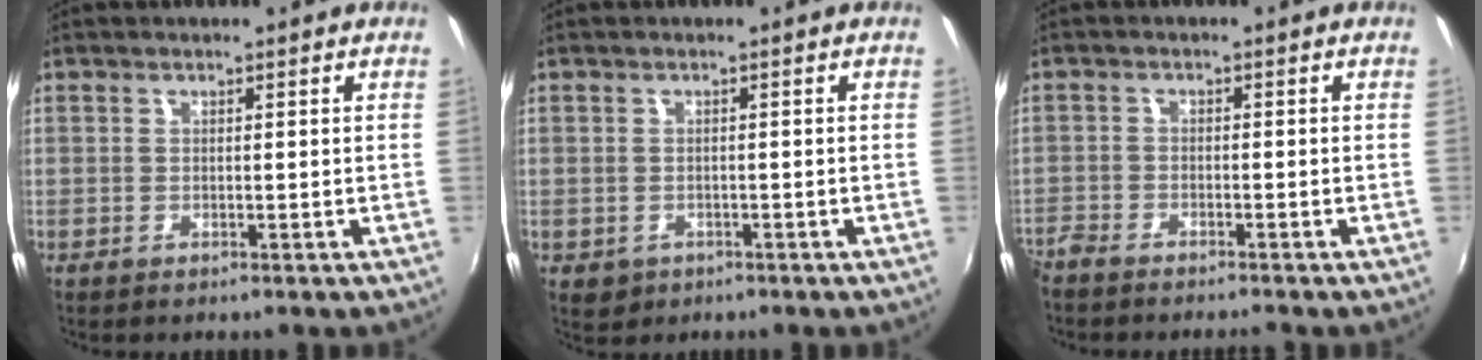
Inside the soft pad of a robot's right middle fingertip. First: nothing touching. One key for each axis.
{"total": 2.8, "fx": -1.0, "fy": 2.4, "fz": 1.1, "tx": -0.026, "ty": -0.003, "tz": -0.008}
{"total": 4.8, "fx": -4.5, "fy": 0.9, "fz": 1.4, "tx": -0.051, "ty": -0.017, "tz": -0.087}